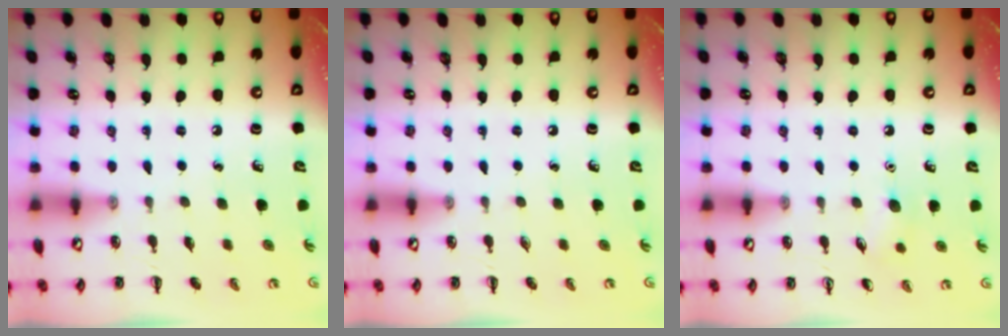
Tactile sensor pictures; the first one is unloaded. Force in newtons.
{"total": 0.0}
{"total": 5.3, "press": 5.0, "slide": 1.6}